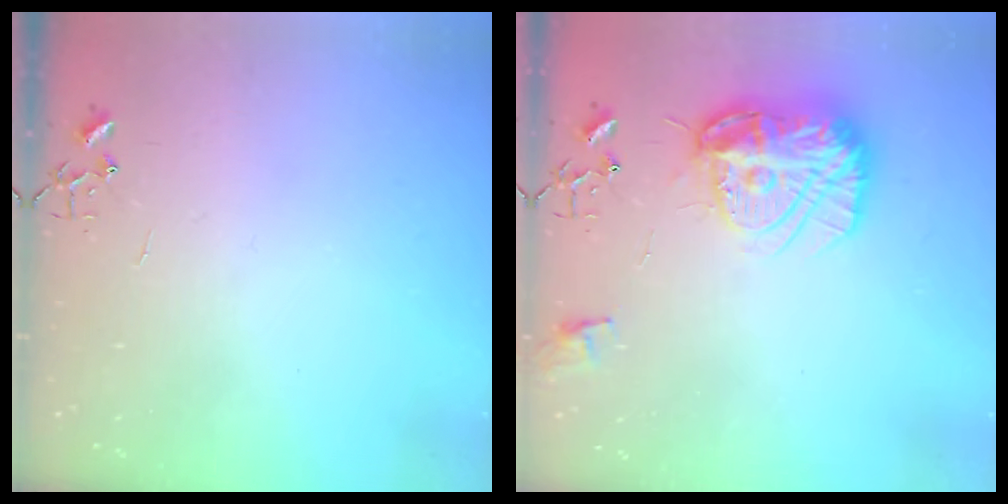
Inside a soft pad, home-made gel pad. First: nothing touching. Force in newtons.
{"total": 17.8, "press": 17.8, "slide": 1.7}